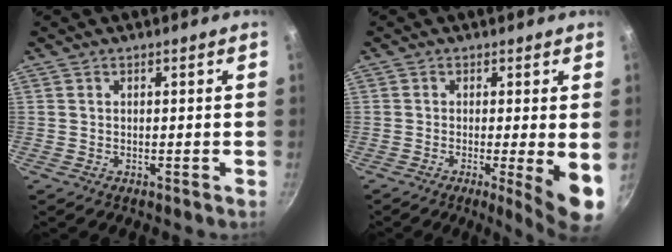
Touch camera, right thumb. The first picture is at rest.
{"total": 7.8, "force": [-1.2, 1.0, 7.6], "torque": [-0.101, -0.013, -0.015]}